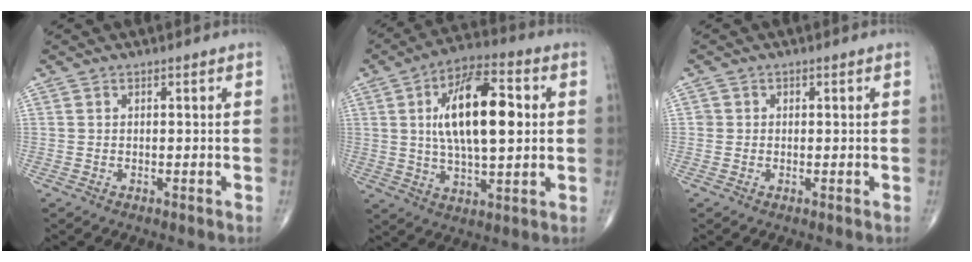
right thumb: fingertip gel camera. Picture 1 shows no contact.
{"total": 17.8, "force": [2.9, 7.6, 15.8], "torque": [-0.255, 0.008, 0.045]}
{"total": 1.0, "force": [0.0, 1.0, 0.1], "torque": [0.007, 0.004, -0.002]}